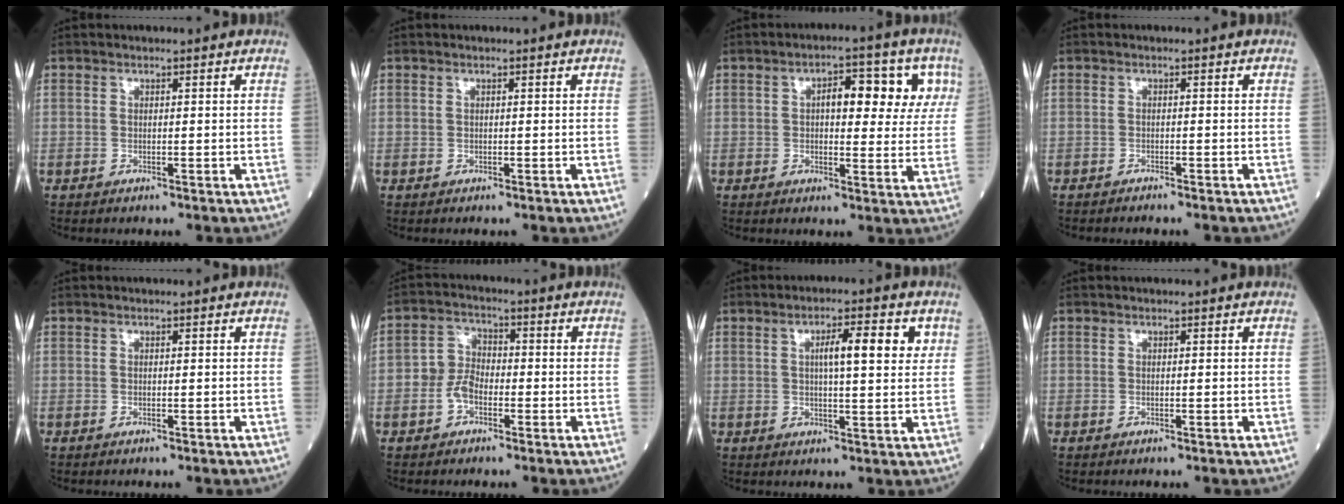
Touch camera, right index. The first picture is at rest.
{"total": 0.0}
{"total": 9.2, "force": [2.9, 4.0, 7.7], "torque": [-0.091, 0.025, 0.033]}
{"total": 3.5, "force": [-3.2, 0.6, 1.4], "torque": [-0.021, -0.003, -0.036]}
{"total": 0.0}
{"total": 4.2, "force": [-1.7, 3.1, 2.3], "torque": [-0.042, 0.013, -0.036]}
{"total": 7.0, "force": [2.4, 1.4, 6.4], "torque": [-0.098, 0.011, 0.032]}
{"total": 0.0}